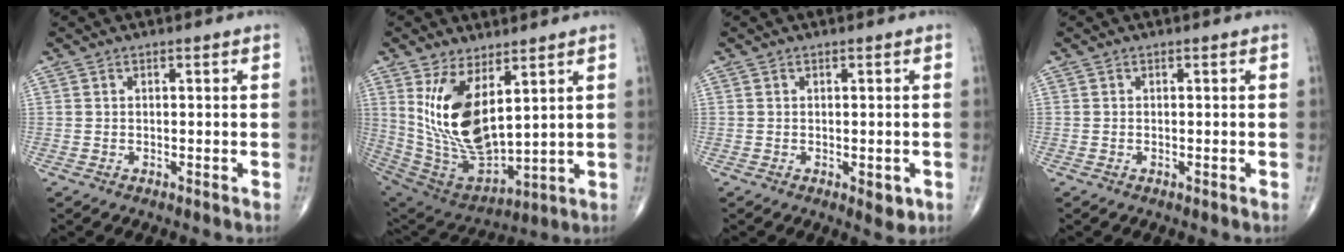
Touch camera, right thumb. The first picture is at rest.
{"total": 16.8, "force": [5.6, 7.8, 13.8], "torque": [-0.251, -0.035, 0.133]}
{"total": 2.8, "force": [-0.8, 1.4, 2.2], "torque": [-0.017, -0.003, -0.006]}
{"total": 0.0}